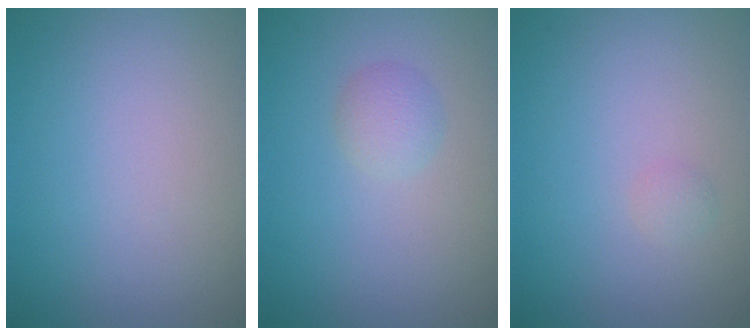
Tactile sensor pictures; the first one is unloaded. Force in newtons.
{"total": 1.4, "press": 1.4, "slide": 0.1}
{"total": 0.6, "press": 0.6, "slide": 0.1}